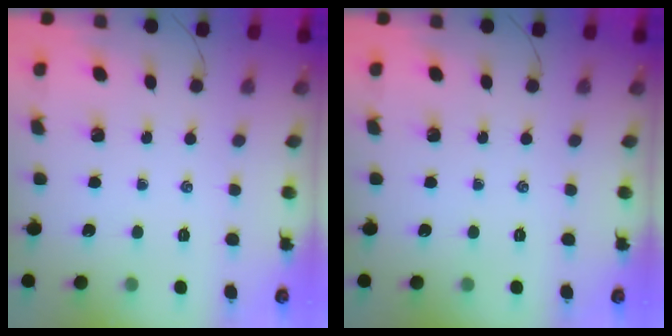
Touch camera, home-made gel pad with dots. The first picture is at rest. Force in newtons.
{"total": 0.0}